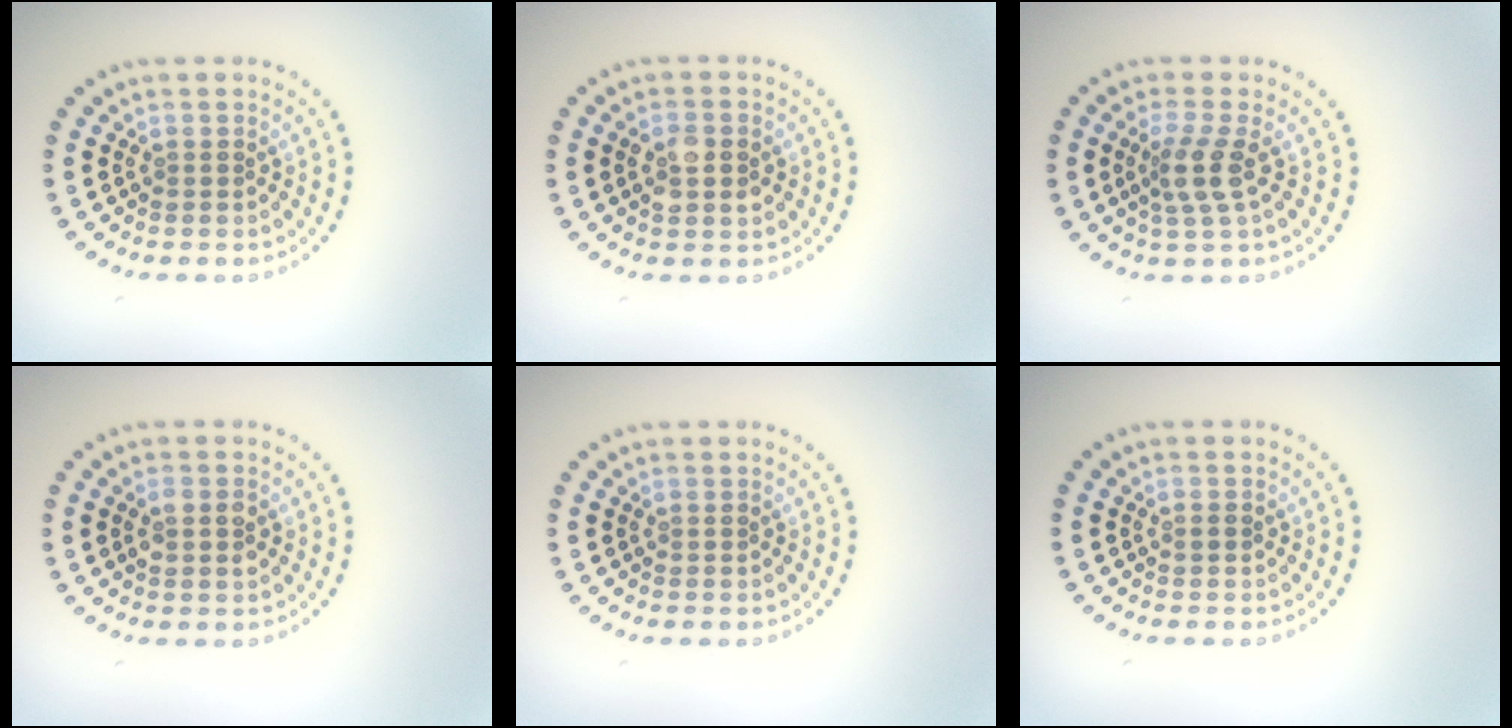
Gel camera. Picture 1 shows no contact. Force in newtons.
{"total": 2.5, "press": 2.5, "slide": 0.2}
{"total": 2.7, "press": 2.1, "slide": 1.6}
{"total": 1.6, "press": 1.6, "slide": 0.2}
{"total": 0.0}
{"total": 0.7, "press": 0.7, "slide": 0.1}